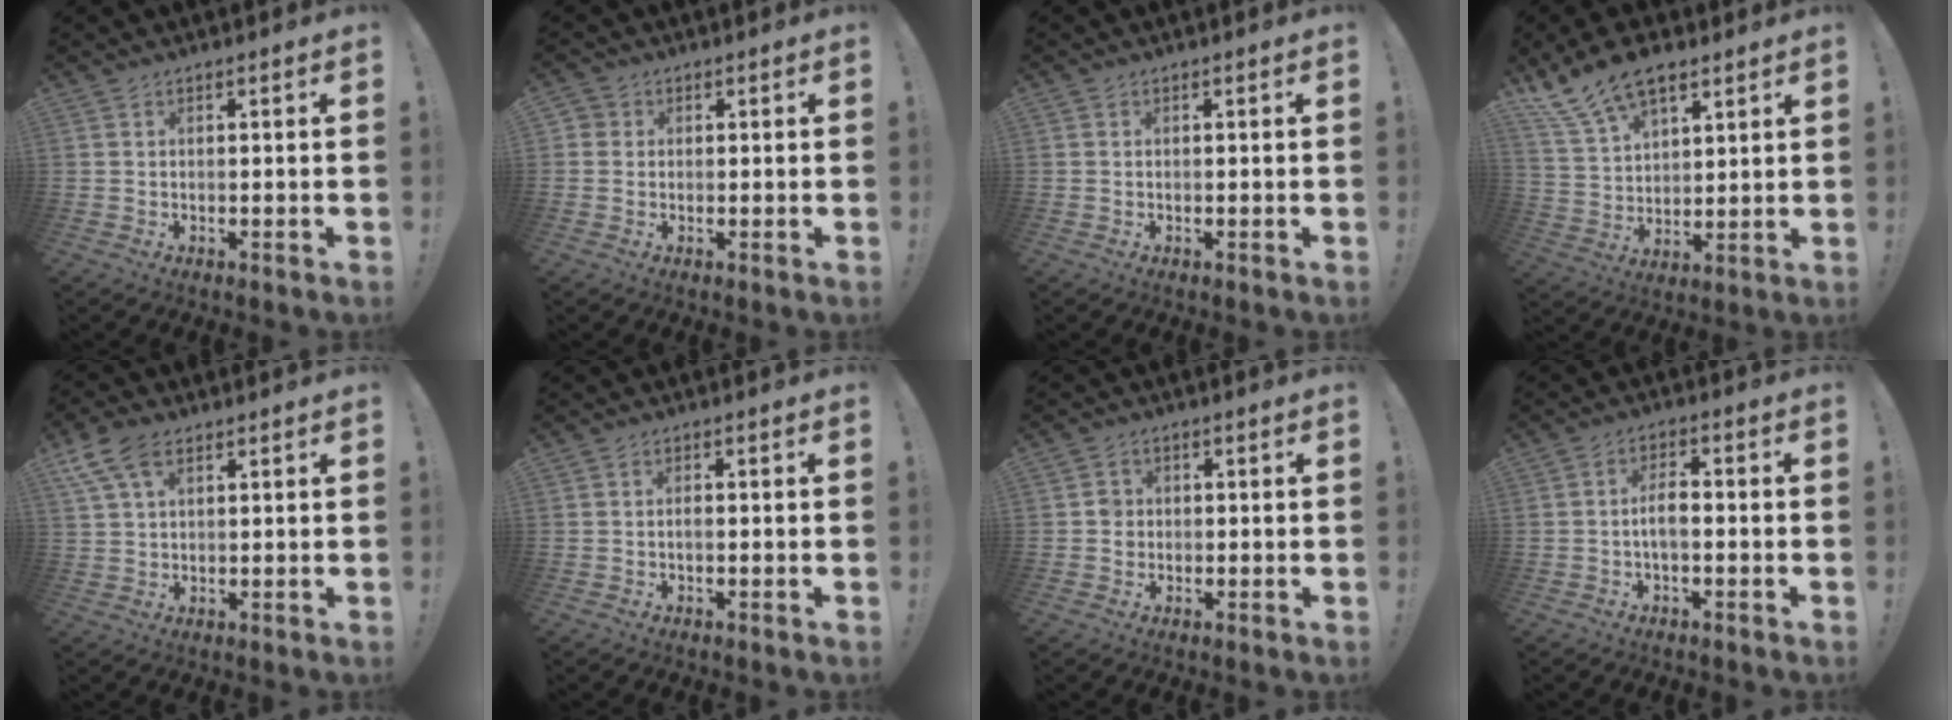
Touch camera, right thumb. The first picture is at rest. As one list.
[{"total": 2.0, "force": [0.2, 1.9, 0.5], "torque": [-0.005, 0.000, 0.004]}, {"total": 0.0}, {"total": 13.8, "force": [9.4, 7.2, 7.2], "torque": [-0.133, -0.052, 0.178]}, {"total": 8.9, "force": [4.5, 4.8, 6.0], "torque": [-0.109, -0.008, 0.087]}, {"total": 1.0, "force": [-0.6, 0.4, 0.7], "torque": [-0.019, 0.005, -0.011]}, {"total": 3.0, "force": [-0.3, 2.7, 1.1], "torque": [-0.005, 0.002, -0.007]}, {"total": 5.5, "force": [-0.9, 2.3, 4.9], "torque": [-0.090, 0.004, -0.019]}]